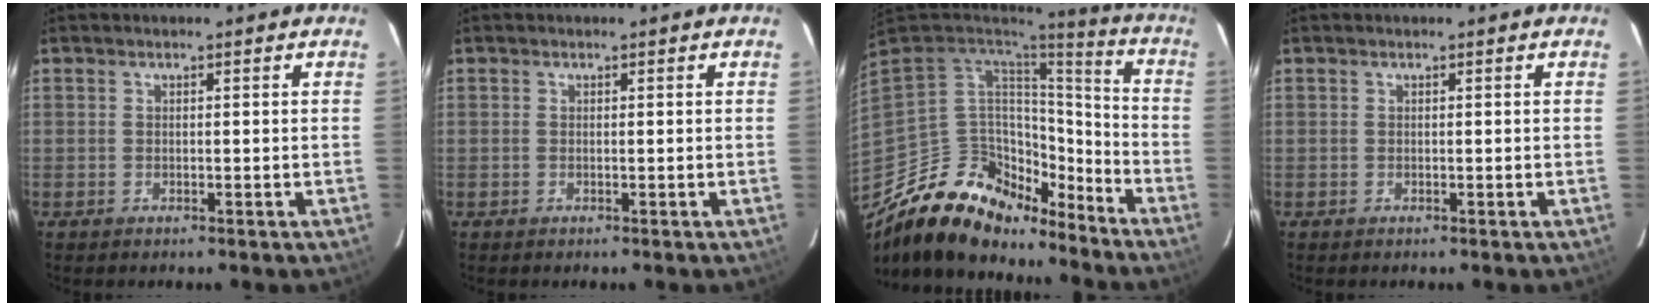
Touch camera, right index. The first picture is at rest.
{"total": 0.0}
{"total": 20.8, "force": [-15.3, 11.0, 8.8], "torque": [-0.192, 0.017, -0.250]}
{"total": 0.0}